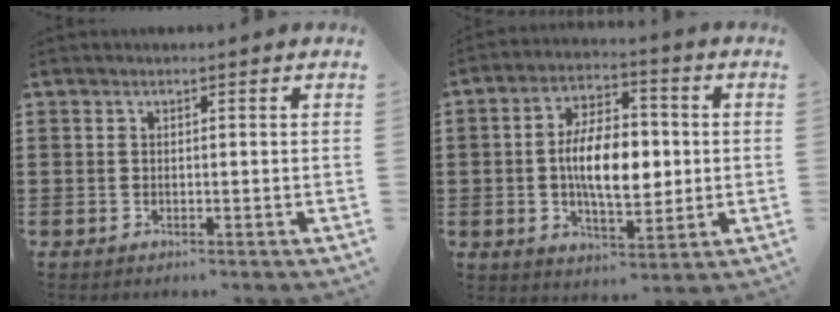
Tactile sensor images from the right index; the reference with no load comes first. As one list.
[{"total": 9.8, "force": [-0.2, 5.1, 8.4], "torque": [-0.146, 0.000, -0.010]}]